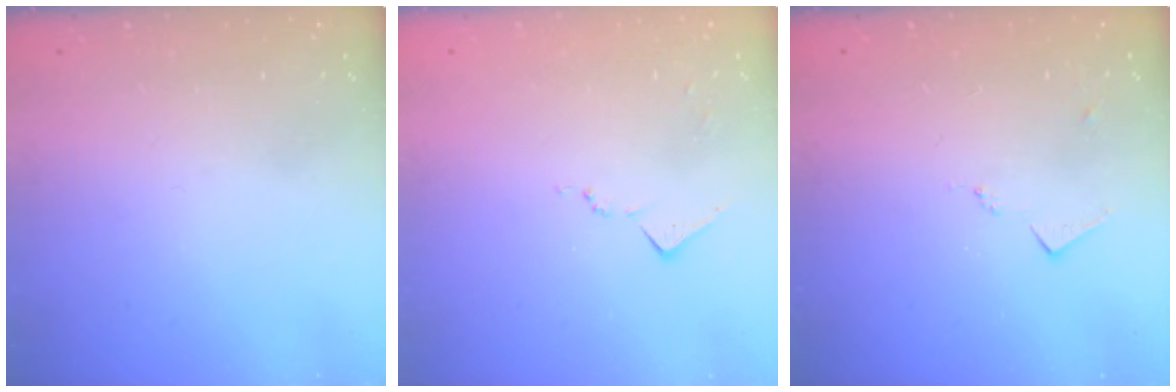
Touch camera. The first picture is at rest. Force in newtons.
{"total": 7.0, "press": 6.9, "slide": 0.6}
{"total": 6.1, "press": 6.1, "slide": 0.9}